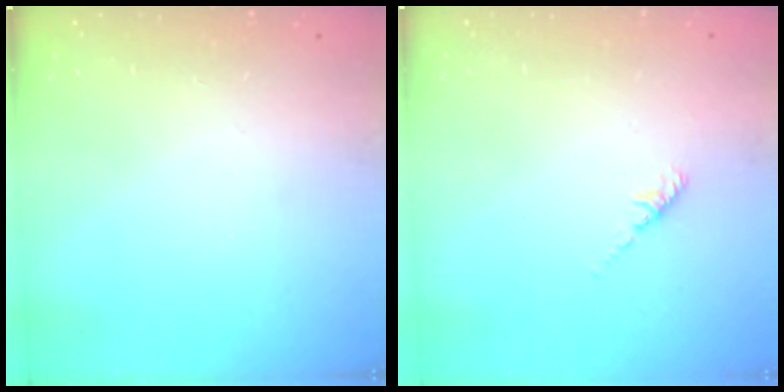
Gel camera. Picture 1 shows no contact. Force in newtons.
{"total": 2.2, "press": 2.1, "slide": 0.6}